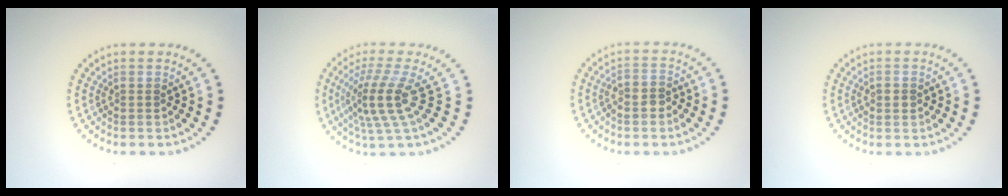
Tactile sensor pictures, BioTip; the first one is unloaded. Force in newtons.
{"total": 4.4, "press": 3.2, "slide": 3.1}
{"total": 1.7, "press": 1.5, "slide": 0.8}
{"total": 1.5, "press": 1.5, "slide": 0.1}